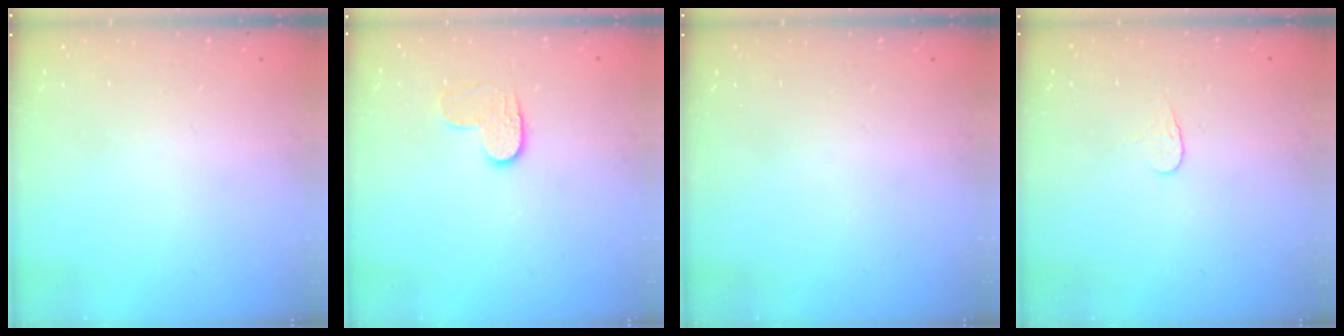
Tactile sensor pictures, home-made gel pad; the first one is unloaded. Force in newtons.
{"total": 5.7, "press": 5.7, "slide": 0.3}
{"total": 0.0}
{"total": 4.3, "press": 4.3, "slide": 0.3}